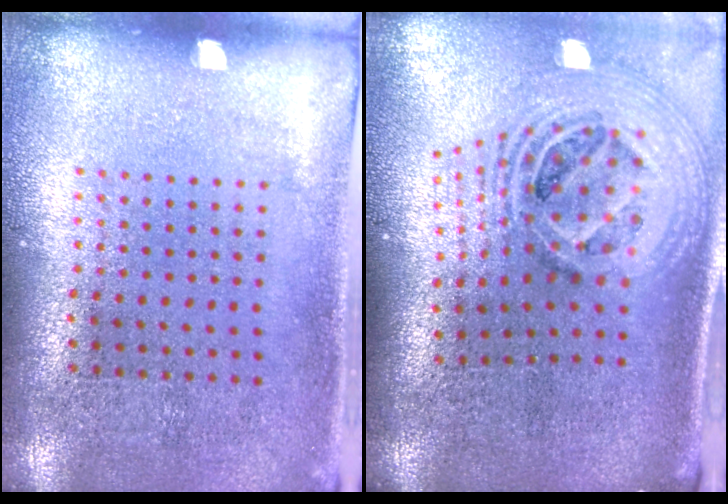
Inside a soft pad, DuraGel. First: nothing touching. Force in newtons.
{"total": 2.7, "press": 1.9, "slide": 1.9}